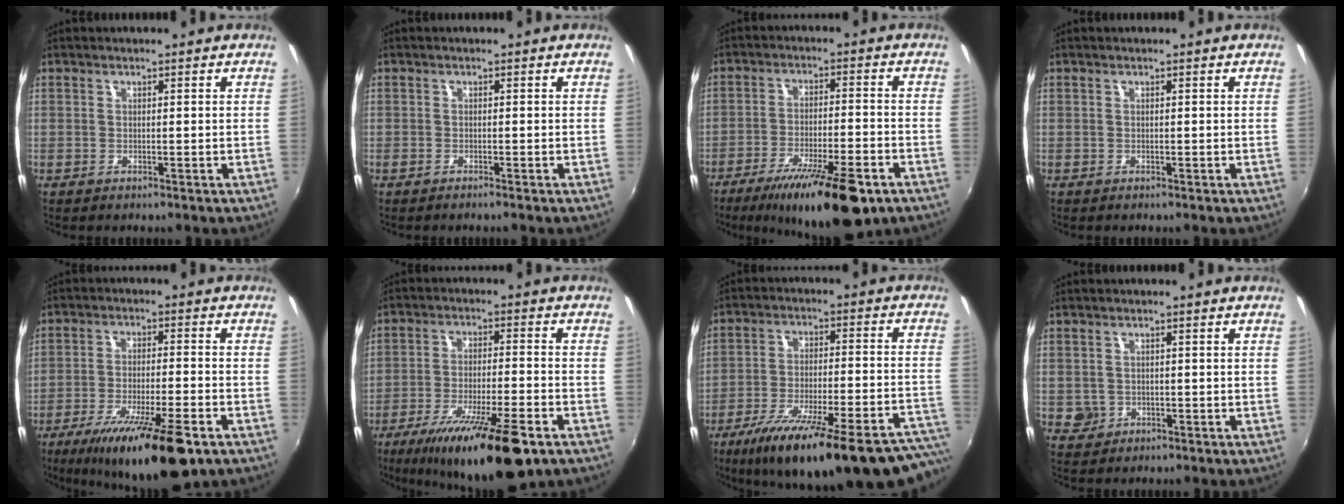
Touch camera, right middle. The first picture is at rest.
{"total": 0.7, "force": [-0.7, 0.0, 0.2], "torque": [-0.004, -0.003, -0.014]}
{"total": 17.1, "force": [-11.4, 3.7, 12.3], "torque": [-0.213, -0.034, -0.177]}
{"total": 0.0}
{"total": 16.8, "force": [-10.6, 2.7, 12.8], "torque": [-0.227, -0.040, -0.170]}
{"total": 17.7, "force": [-11.3, 2.8, 13.3], "torque": [-0.238, -0.039, -0.182]}
{"total": 30.8, "force": [-23.6, 6.2, 18.7], "torque": [-0.276, -0.050, -0.327]}
{"total": 2.5, "force": [-0.4, 2.4, 0.5], "torque": [-0.009, -0.001, -0.002]}